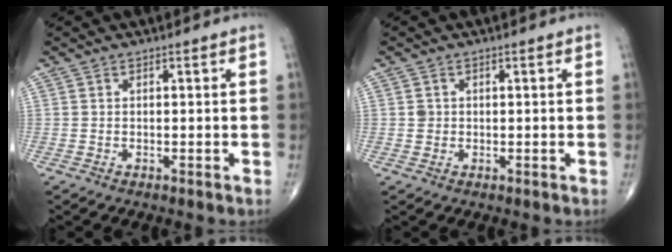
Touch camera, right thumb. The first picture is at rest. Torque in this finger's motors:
{"motor_torque": [0.01, -0.10, 0.05, 0.12, 0.00]}